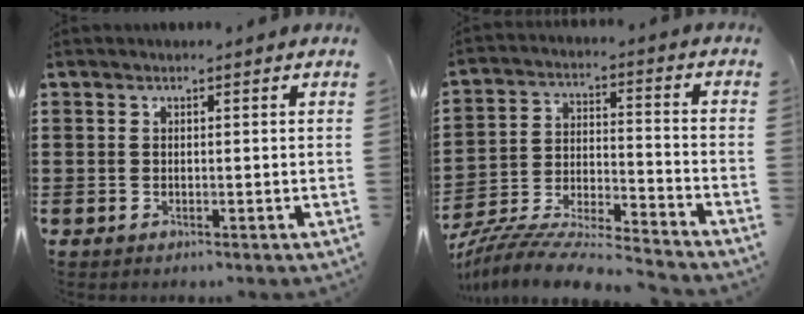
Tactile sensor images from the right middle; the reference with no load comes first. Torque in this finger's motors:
{"motor_torque": [0.14, -0.03, 0.15, 0.17]}